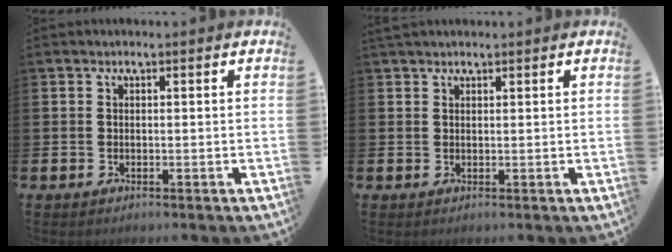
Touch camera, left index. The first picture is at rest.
{"total": 1.2, "force": [1.1, 0.3, 0.2], "torque": [0.002, -0.001, 0.020]}